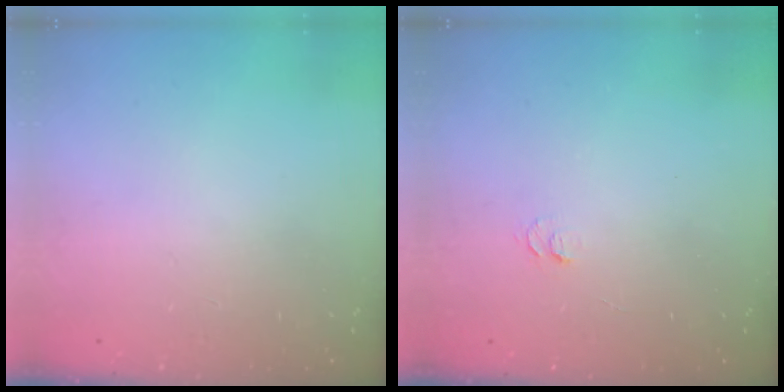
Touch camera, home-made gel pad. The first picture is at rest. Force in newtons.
{"total": 4.2, "press": 4.1, "slide": 0.5}